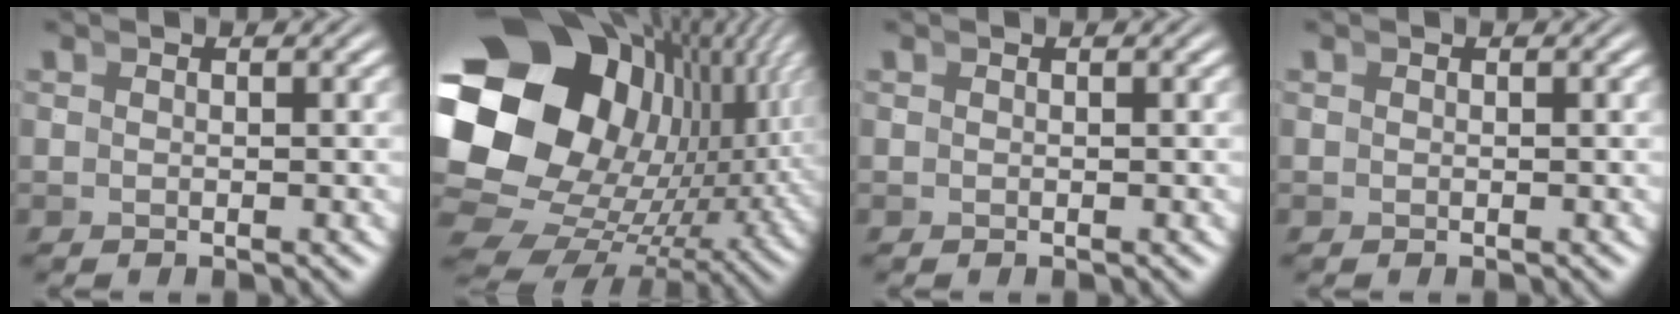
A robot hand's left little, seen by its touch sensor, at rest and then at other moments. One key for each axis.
{"total": 27.5, "fx": 1.1, "fy": 20.0, "fz": 18.8, "tx": -0.328, "ty": -0.050, "tz": 0.026}
{"total": 0.0}
{"total": 0.0}